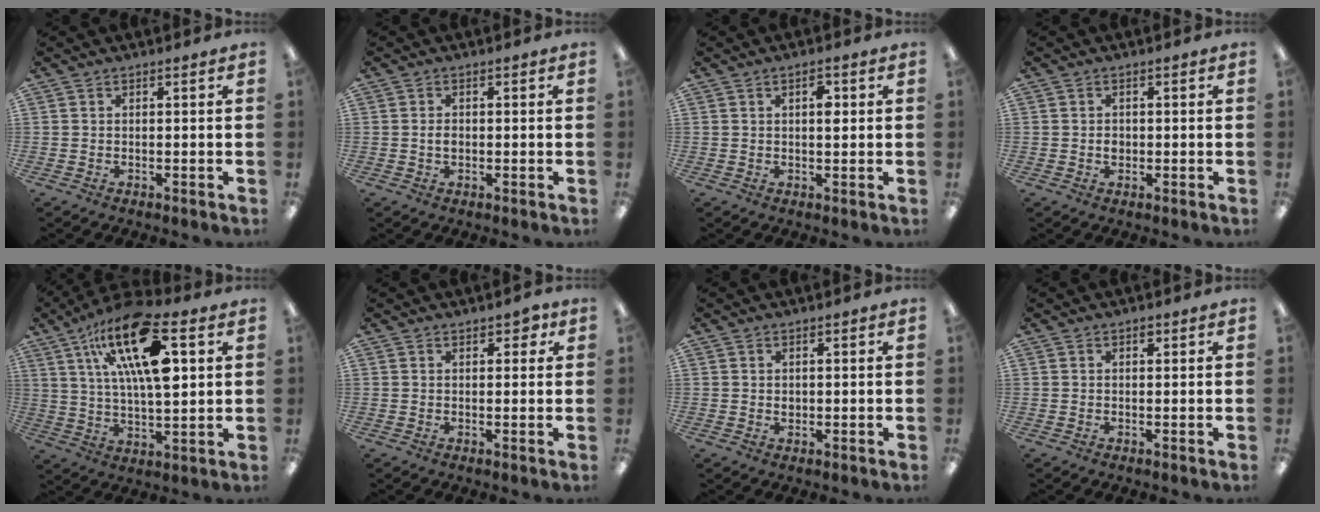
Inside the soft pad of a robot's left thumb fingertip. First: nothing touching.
{"total": 1.7, "force": [-0.1, 1.2, 1.2], "torque": [-0.023, 0.003, -0.003]}
{"total": 3.3, "force": [1.2, 1.5, 2.7], "torque": [-0.032, -0.003, 0.013]}
{"total": 1.5, "force": [-0.1, 1.3, 0.7], "torque": [-0.013, 0.003, -0.003]}
{"total": 20.7, "force": [9.0, 8.0, 16.8], "torque": [-0.301, -0.034, 0.141]}
{"total": 2.4, "force": [1.4, 1.4, 1.3], "torque": [-0.012, -0.003, 0.021]}
{"total": 0.9, "force": [0.4, 0.8, 0.3], "torque": [0.001, -0.001, 0.005]}
{"total": 0.9, "force": [0.6, 0.5, 0.5], "torque": [-0.002, -0.001, 0.009]}